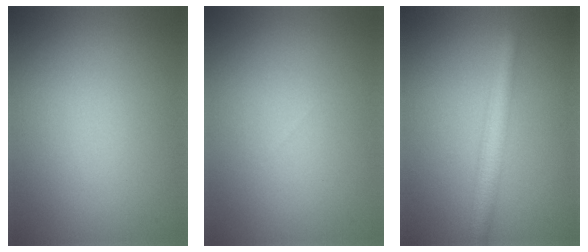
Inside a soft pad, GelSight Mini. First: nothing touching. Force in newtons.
{"total": 0.0}
{"total": 3.5, "press": 3.5, "slide": 0.1}